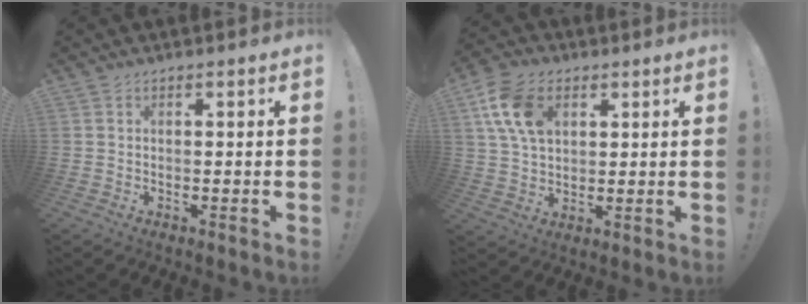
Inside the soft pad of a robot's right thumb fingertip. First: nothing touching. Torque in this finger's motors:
{"motor_torque": [0.76, 1.21, 1.00, -0.27, 0.10]}